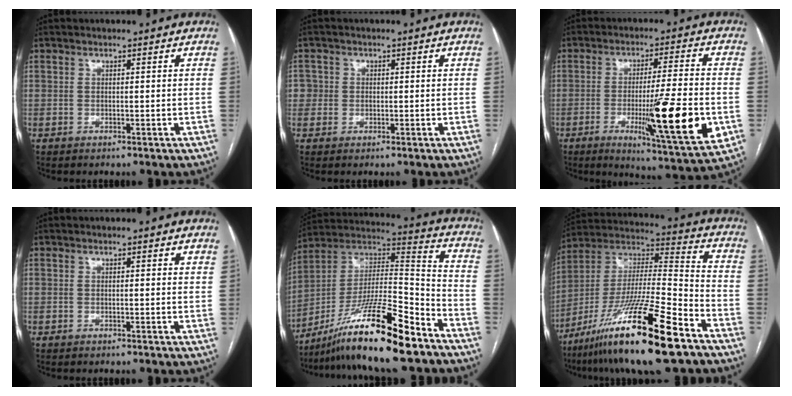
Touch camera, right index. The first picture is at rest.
{"total": 2.5, "force": [0.1, 2.5, 0.1], "torque": [0.013, 0.010, 0.001]}
{"total": 17.0, "force": [-4.4, 0.6, 16.4], "torque": [-0.242, -0.030, -0.062]}
{"total": 0.8, "force": [0.5, 0.3, 0.6], "torque": [-0.007, 0.001, 0.003]}
{"total": 20.1, "force": [-14.1, 1.4, 14.2], "torque": [-0.266, -0.005, -0.250]}
{"total": 22.8, "force": [-14.0, 1.4, 18.0], "torque": [-0.341, -0.037, -0.251]}